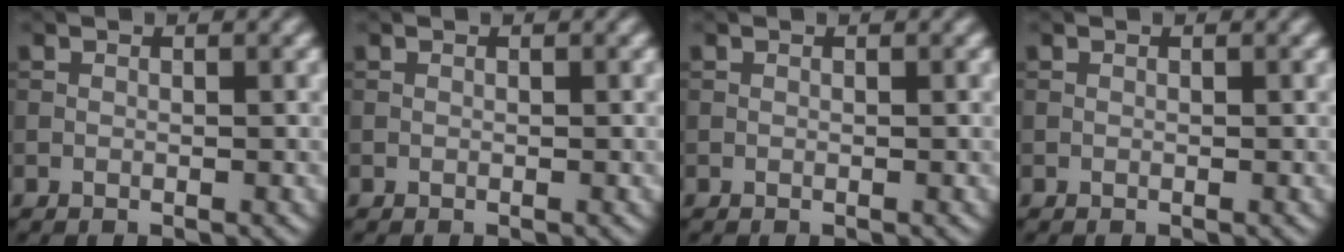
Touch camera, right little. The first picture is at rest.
{"total": 0.0}
{"total": 0.0}
{"total": 0.0}